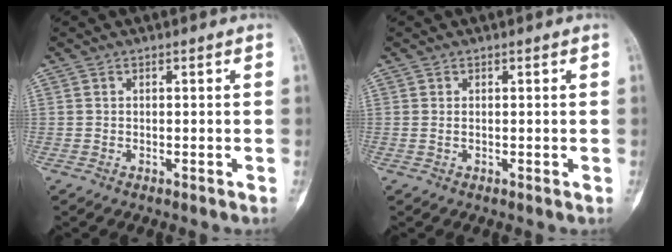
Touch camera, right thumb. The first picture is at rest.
{"total": 0.0}